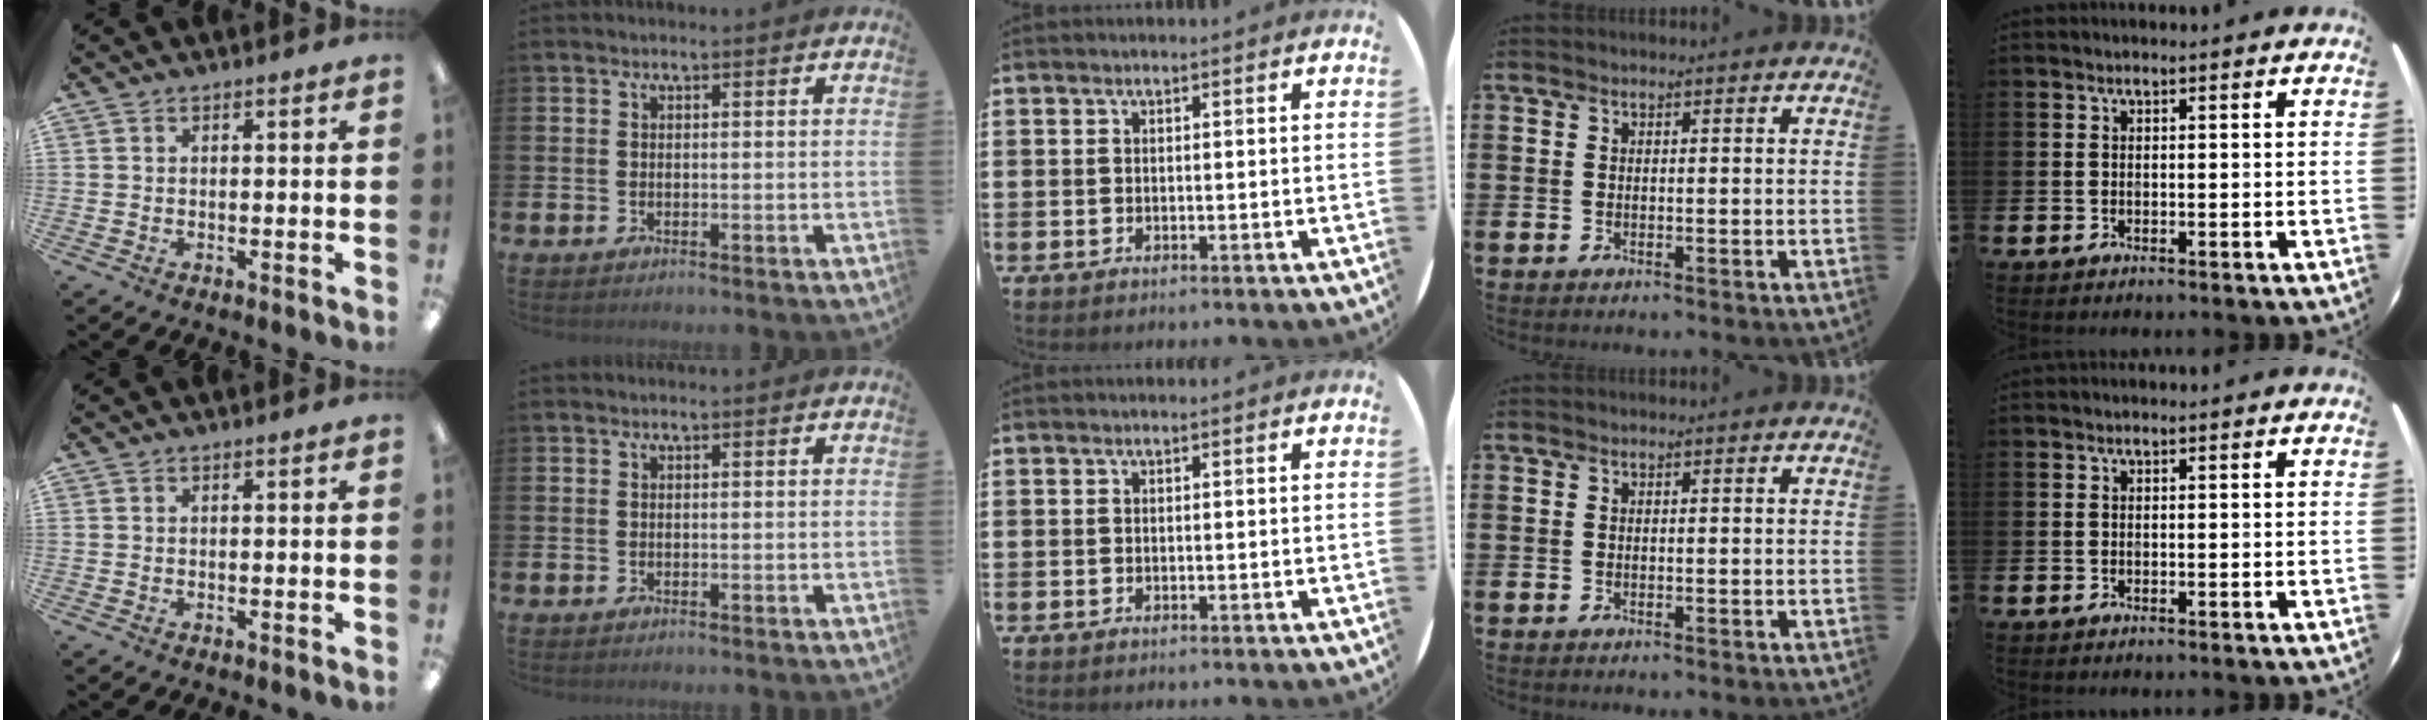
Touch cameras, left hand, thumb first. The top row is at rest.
{}